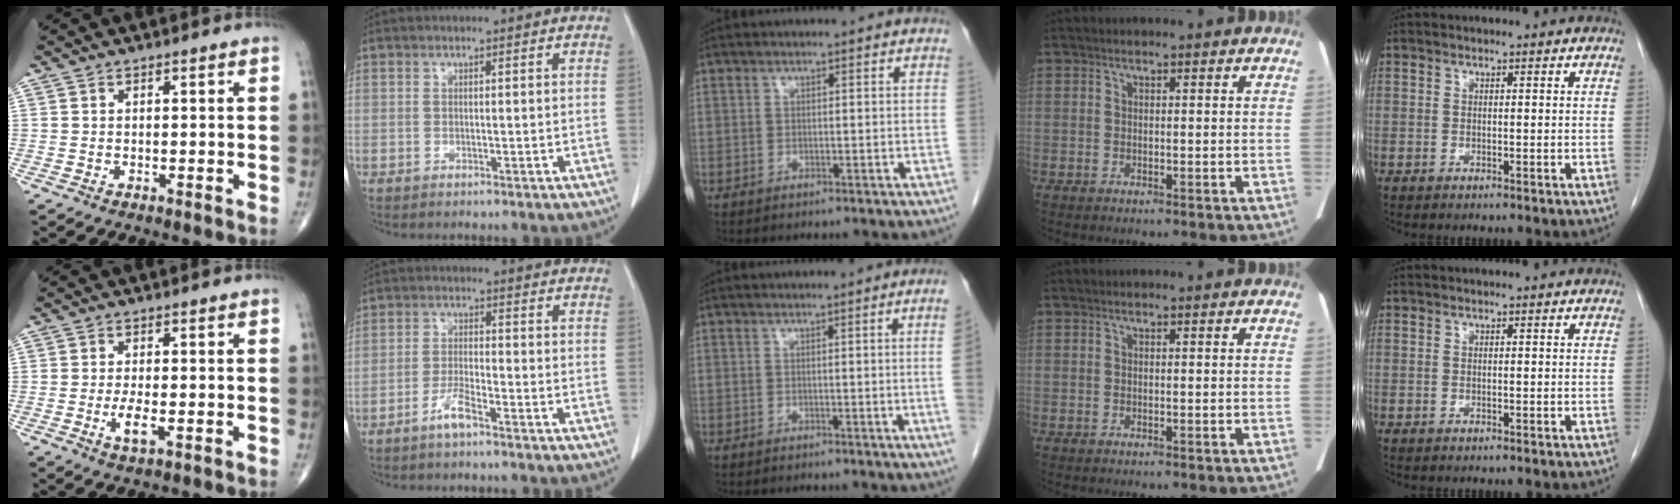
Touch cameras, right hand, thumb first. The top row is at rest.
{"thumb": {"total": 3.9, "force": [-1.1, 1.3, 3.5], "torque": [-0.072, -0.005, -0.019]}, "index": {"total": 3.7, "force": [-2.7, 0.4, 2.5], "torque": [-0.053, -0.001, -0.054]}, "middle": {"total": 3.3, "force": [-0.4, -1.2, 3.1], "torque": [-0.032, -0.004, -0.005]}}